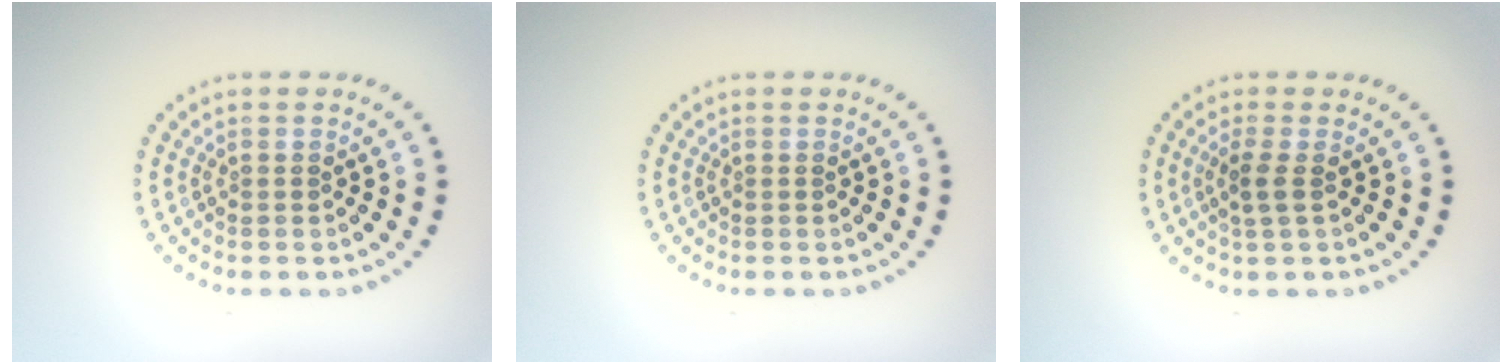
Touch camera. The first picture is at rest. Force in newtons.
{"total": 0.0}
{"total": 1.6, "press": 1.3, "slide": 0.8}